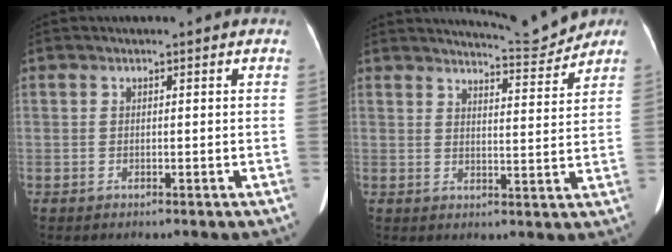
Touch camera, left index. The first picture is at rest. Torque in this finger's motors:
{"motor_torque": [0.53, -0.87, -0.04, 0.00]}